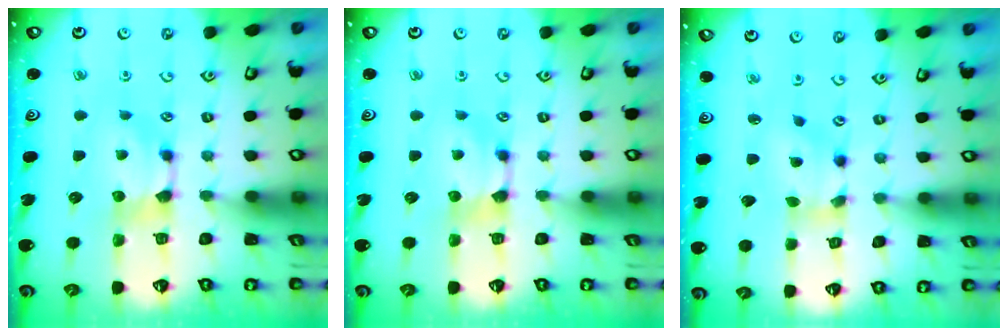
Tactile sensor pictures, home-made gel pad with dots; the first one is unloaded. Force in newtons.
{"total": 0.0}
{"total": 4.0, "press": 3.6, "slide": 1.9}